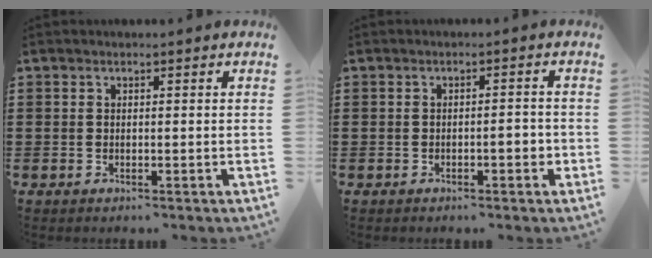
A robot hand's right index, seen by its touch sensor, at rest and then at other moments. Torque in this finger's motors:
{"motor_torque": [0.71, -0.16, 0.09, 0.10]}